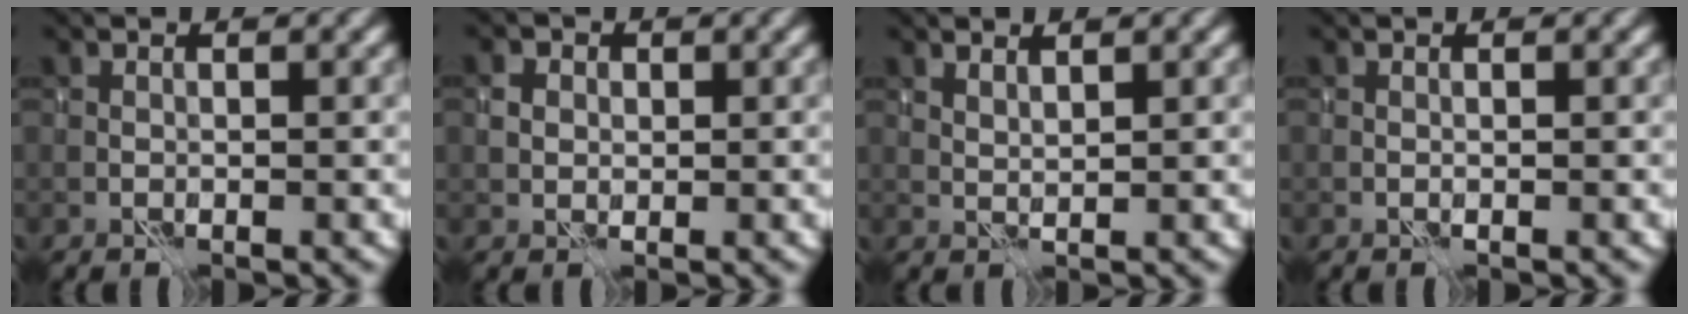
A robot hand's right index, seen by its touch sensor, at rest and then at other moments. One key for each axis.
{"total": 1.7, "fx": 0.5, "fy": 1.5, "fz": 0.7, "tx": -0.015, "ty": 0.005, "tz": 0.006}
{"total": 1.3, "fx": 1.3, "fy": -0.1, "fz": 0.3, "tx": -0.015, "ty": -0.001, "tz": 0.026}
{"total": 0.0}